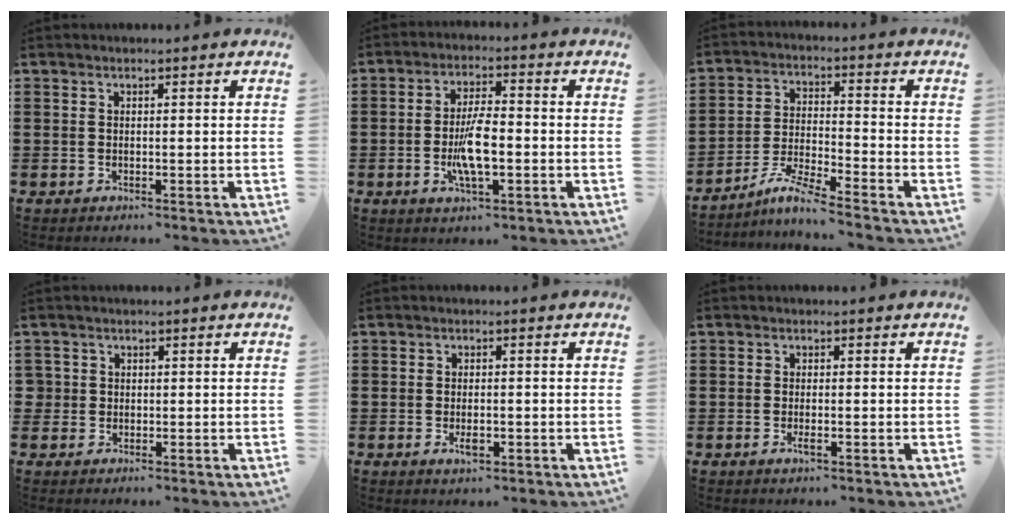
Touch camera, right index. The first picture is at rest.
{"total": 7.2, "force": [-1.5, 2.3, 6.7], "torque": [-0.141, -0.004, -0.033]}
{"total": 6.0, "force": [-5.2, -0.6, 2.9], "torque": [-0.069, -0.018, -0.104]}
{"total": 1.5, "force": [0.2, 1.5, 0.3], "torque": [-0.012, 0.009, 0.002]}
{"total": 2.3, "force": [-0.6, 0.8, 2.1], "torque": [-0.046, -0.004, -0.013]}
{"total": 1.3, "force": [-0.5, 0.2, 1.2], "torque": [-0.028, -0.007, -0.010]}